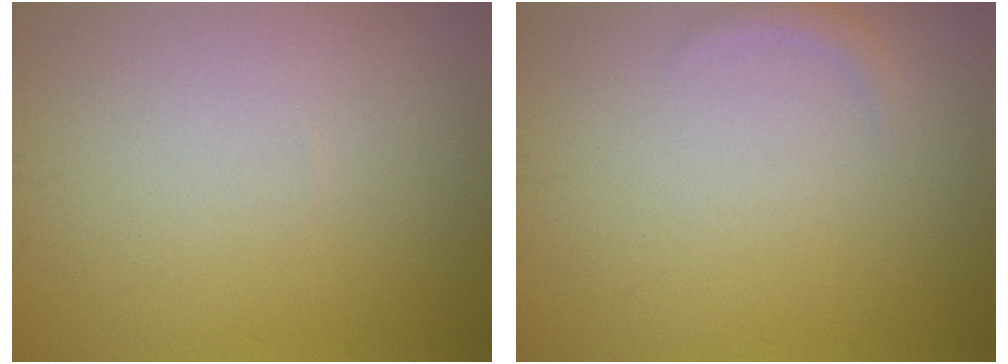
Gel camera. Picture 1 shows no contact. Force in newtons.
{"total": 0.8, "press": 0.8, "slide": 0.1}